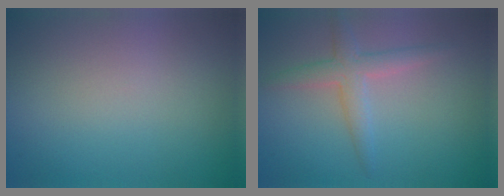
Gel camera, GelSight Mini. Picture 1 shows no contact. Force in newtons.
{"total": 2.6, "press": 2.6, "slide": 0.1}